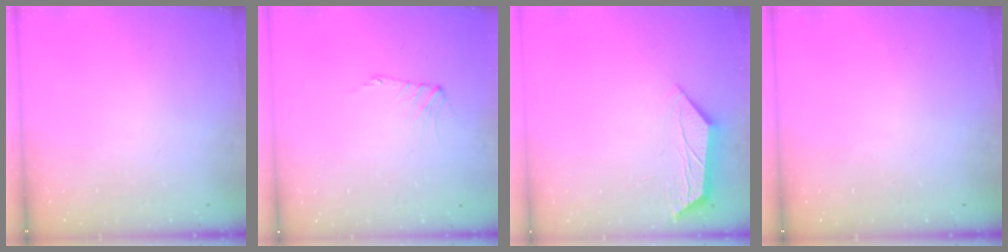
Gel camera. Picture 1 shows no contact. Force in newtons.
{"total": 2.5, "press": 2.4, "slide": 0.6}
{"total": 5.9, "press": 5.9, "slide": 0.2}
{"total": 0.0}